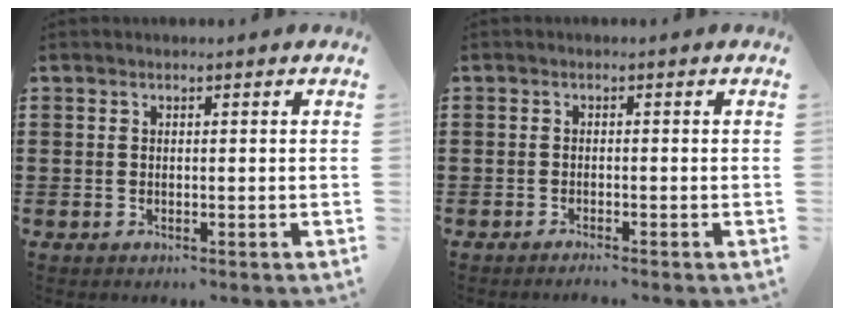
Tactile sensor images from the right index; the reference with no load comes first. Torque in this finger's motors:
{"motor_torque": [1.11, 1.03, -0.04, -0.01]}